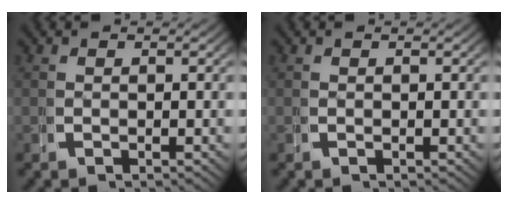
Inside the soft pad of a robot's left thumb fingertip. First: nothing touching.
{"total": 0.0}